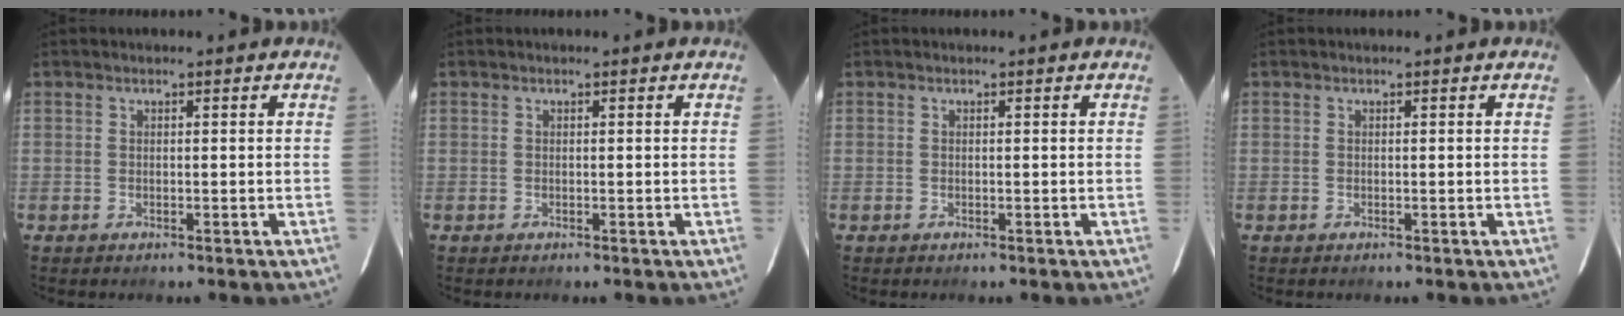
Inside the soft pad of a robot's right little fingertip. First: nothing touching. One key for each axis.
{"total": 0.0}
{"total": 0.0}
{"total": 0.0}